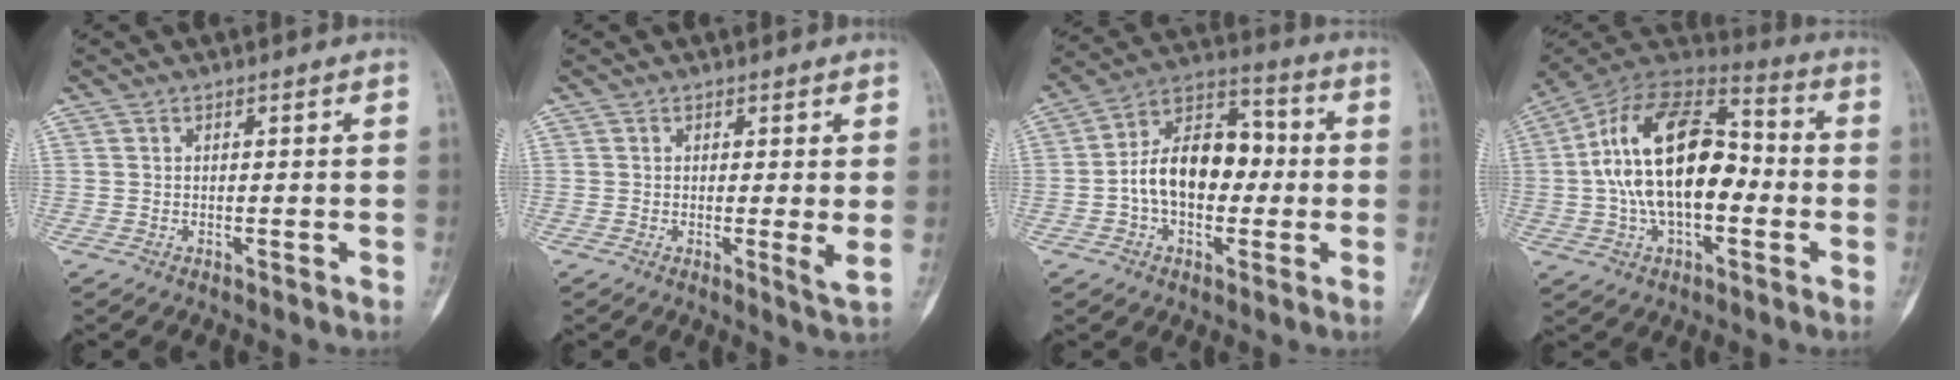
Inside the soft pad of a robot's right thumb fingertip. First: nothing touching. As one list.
[{"total": 2.7, "force": [0.5, 0.4, 2.6], "torque": [-0.043, -0.010, 0.004]}, {"total": 14.9, "force": [-1.0, 9.7, 11.2], "torque": [-0.162, 0.047, -0.023]}, {"total": 21.5, "force": [-0.5, 12.2, 17.8], "torque": [-0.303, 0.042, -0.013]}]